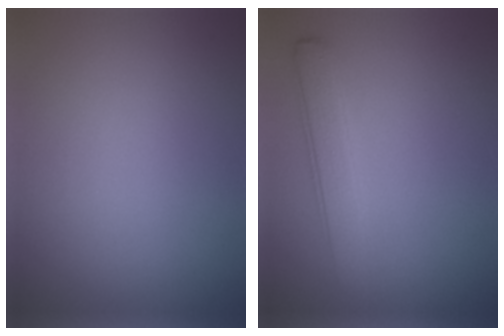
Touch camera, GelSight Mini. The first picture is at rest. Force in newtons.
{"total": 2.9, "press": 2.9, "slide": 0.2}